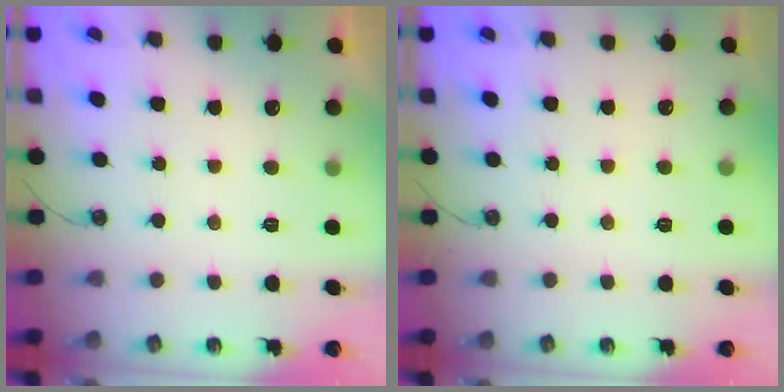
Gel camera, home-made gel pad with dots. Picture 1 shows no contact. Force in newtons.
{"total": 3.0, "press": 2.9, "slide": 0.4}